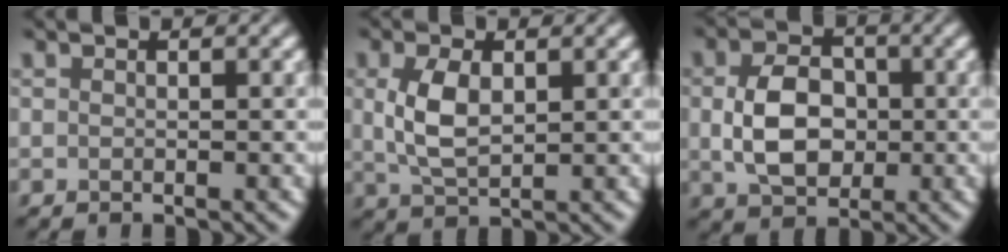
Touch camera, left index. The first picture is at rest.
{"total": 4.0, "force": [0.7, 2.2, 3.3], "torque": [-0.077, 0.001, 0.016]}
{"total": 5.7, "force": [0.0, 4.0, 4.1], "torque": [-0.083, -0.002, -0.001]}